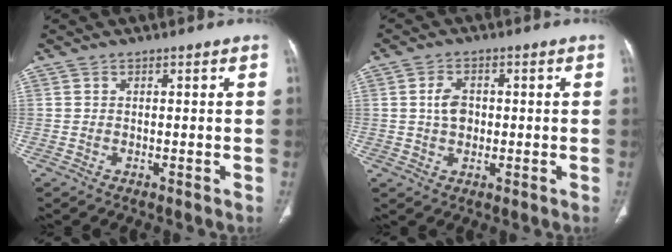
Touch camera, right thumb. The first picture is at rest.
{"total": 4.5, "force": [0.4, 3.2, 3.1], "torque": [-0.046, 0.007, 0.006]}